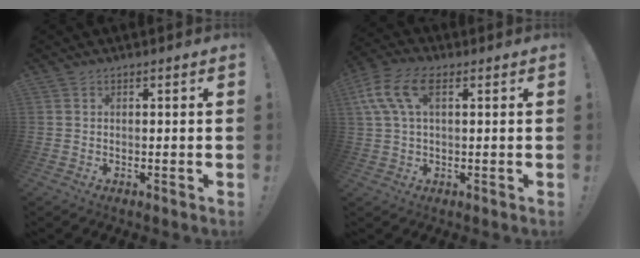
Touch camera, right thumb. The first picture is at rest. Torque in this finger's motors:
{"motor_torque": [-0.18, 1.01, 1.26, 0.32, 0.44]}